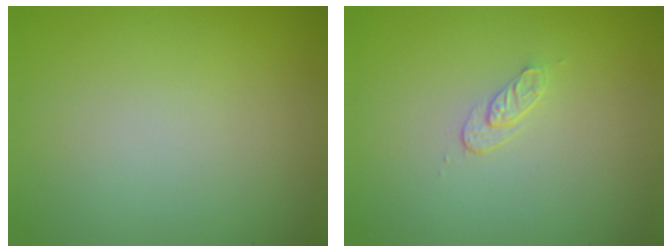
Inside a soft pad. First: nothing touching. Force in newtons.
{"total": 1.2, "press": 0.6, "slide": 1.0}